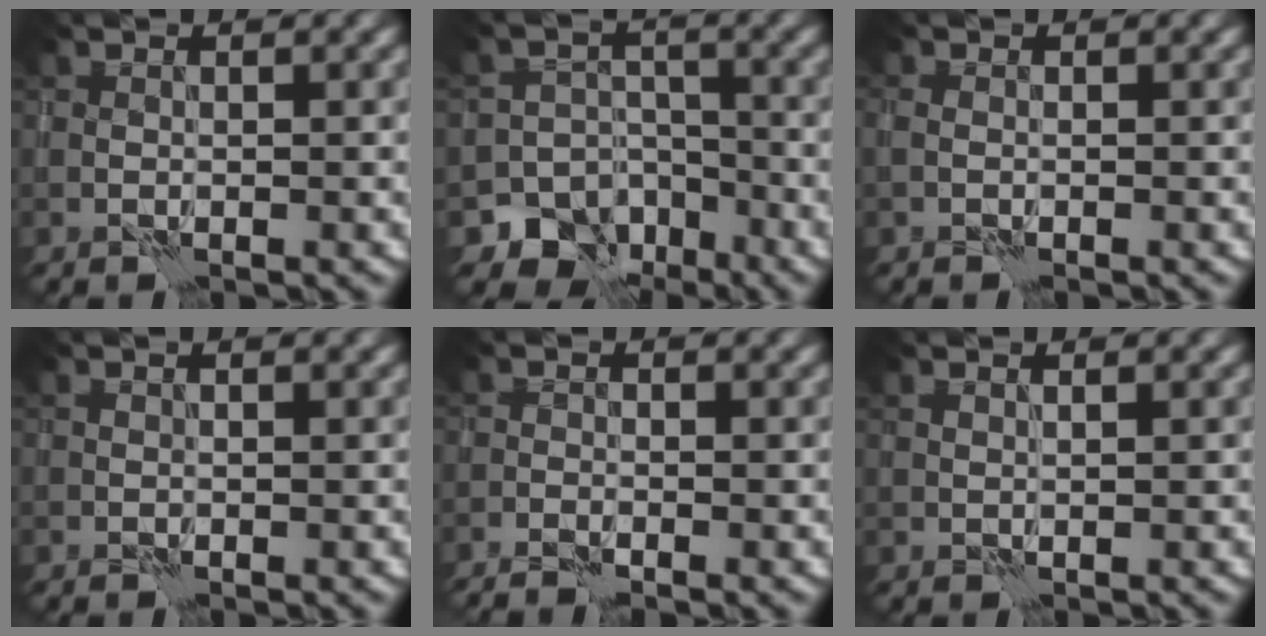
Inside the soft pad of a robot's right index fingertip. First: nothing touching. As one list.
[{"total": 7.2, "force": [-4.8, 5.3, 0.8], "torque": [0.019, -0.010, -0.081]}, {"total": 0.8, "force": [-0.4, 0.6, 0.3], "torque": [-0.005, 0.002, -0.011]}, {"total": 0.0}, {"total": 2.0, "force": [-1.8, 0.2, 0.8], "torque": [-0.022, -0.004, -0.034]}, {"total": 0.5, "force": [0.5, 0.0, 0.1], "torque": [0.002, 0.000, 0.007]}]